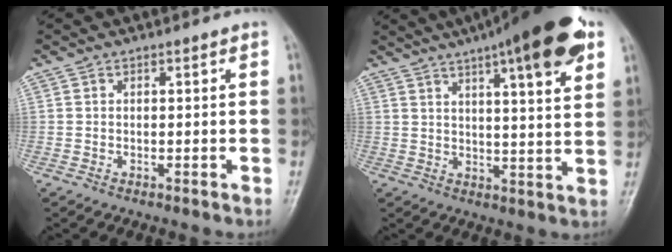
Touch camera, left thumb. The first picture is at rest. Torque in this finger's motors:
{"motor_torque": [1.22, 0.10, 1.67, -1.10, 0.18]}